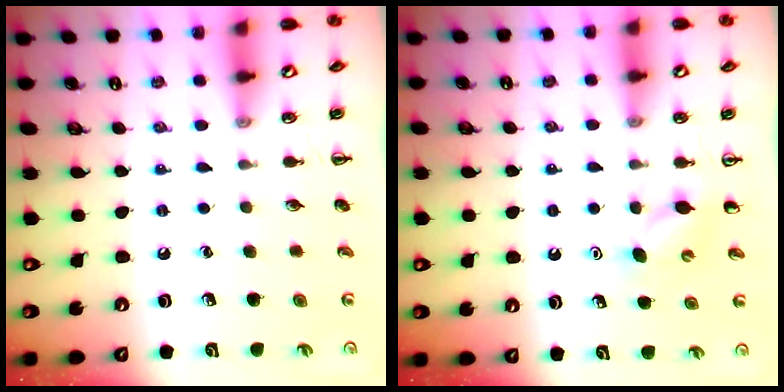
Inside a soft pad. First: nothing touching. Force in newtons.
{"total": 4.0, "press": 3.8, "slide": 1.1}